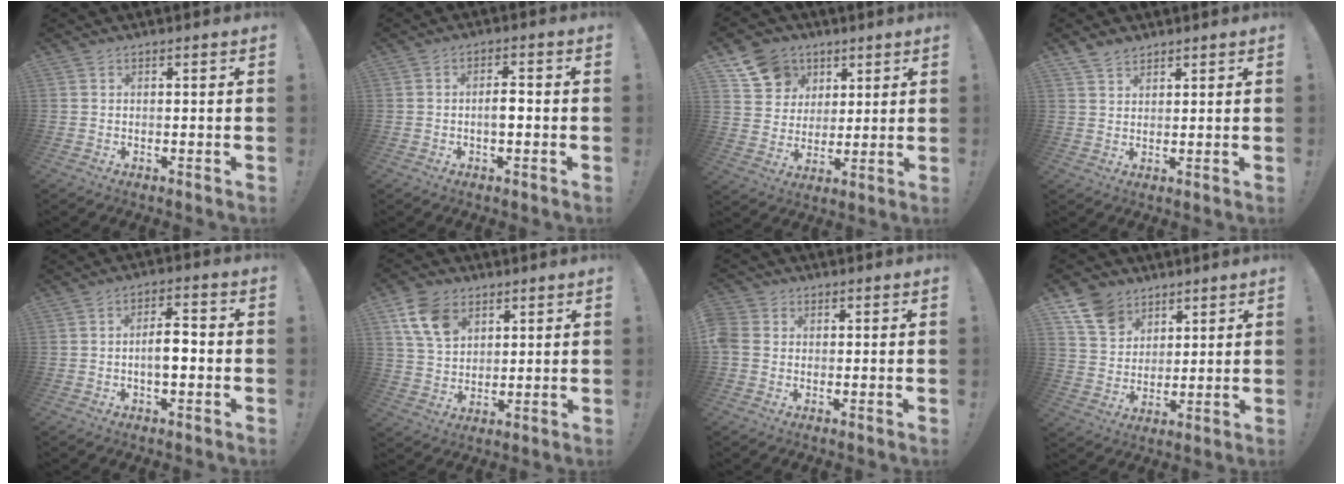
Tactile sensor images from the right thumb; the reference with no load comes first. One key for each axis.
{"total": 3.8, "fx": -0.9, "fy": 1.5, "fz": 3.4, "tx": -0.052, "ty": 0.008, "tz": -0.017}
{"total": 12.4, "fx": 6.3, "fy": 10.1, "fz": 3.4, "tx": -0.053, "ty": -0.034, "tz": 0.127}
{"total": 3.8, "fx": 3.2, "fy": 1.8, "fz": 1.2, "tx": -0.022, "ty": -0.019, "tz": 0.060}
{"total": 6.4, "fx": -1.3, "fy": 2.8, "fz": 5.6, "tx": -0.088, "ty": 0.008, "tz": -0.029}
{"total": 12.1, "fx": 6.1, "fy": 8.4, "fz": 6.3, "tx": -0.112, "ty": -0.014, "tz": 0.123}
{"total": 4.5, "fx": 0.1, "fy": 3.9, "fz": 2.2, "tx": -0.057, "ty": 0.009, "tz": 0.005}
{"total": 11.4, "fx": 7.6, "fy": 7.7, "fz": 3.6, "tx": -0.072, "ty": -0.042, "tz": 0.151}